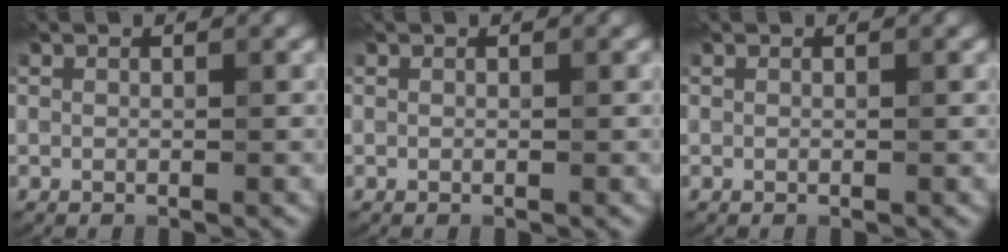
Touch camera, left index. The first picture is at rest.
{"total": 0.0}
{"total": 0.0}